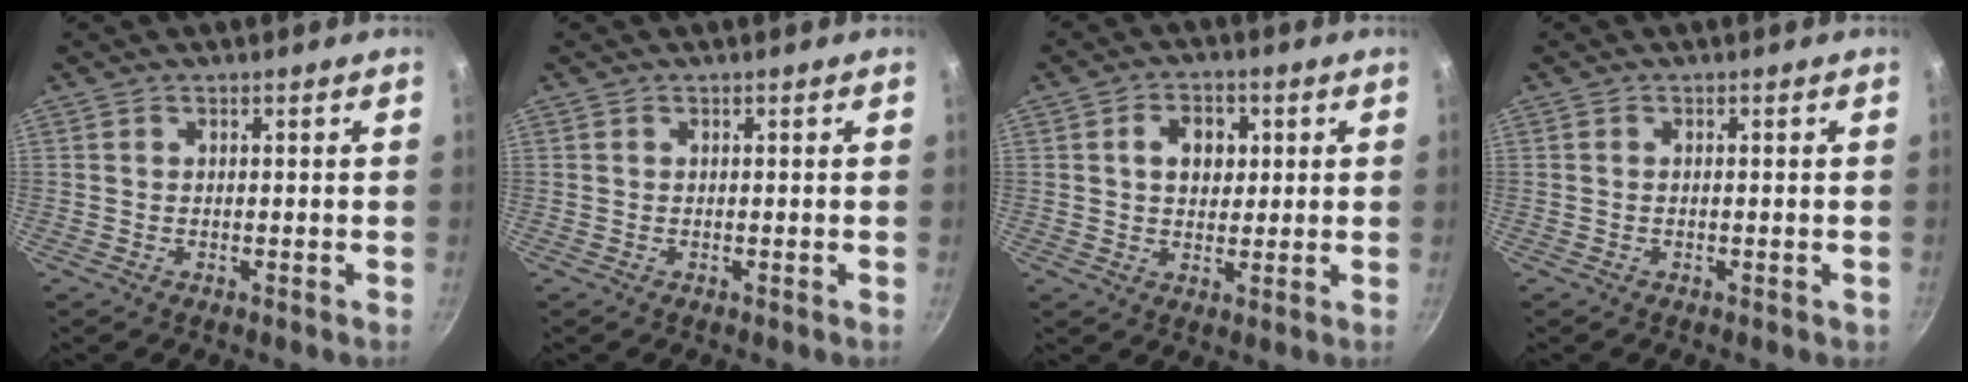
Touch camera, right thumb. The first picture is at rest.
{"total": 0.0}
{"total": 6.3, "force": [1.5, 4.8, 3.9], "torque": [-0.039, 0.002, 0.019]}
{"total": 0.6, "force": [-0.2, 0.3, 0.4], "torque": [-0.005, 0.003, -0.003]}